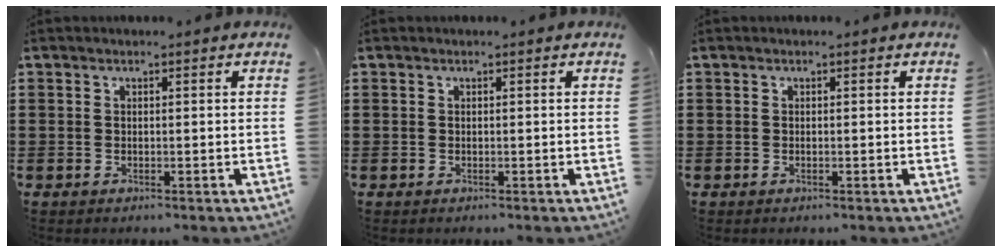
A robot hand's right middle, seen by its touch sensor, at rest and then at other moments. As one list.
[{"total": 0.0}, {"total": 0.0}]